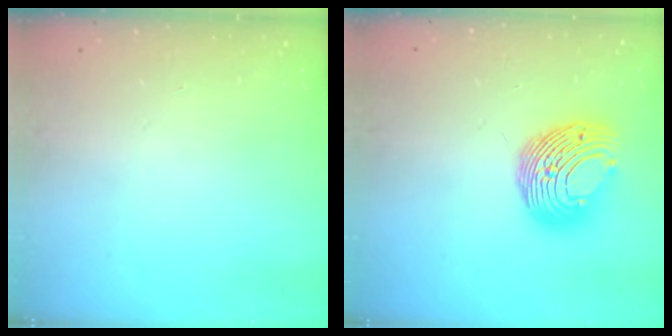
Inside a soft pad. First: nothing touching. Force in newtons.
{"total": 14.2, "press": 14.2, "slide": 0.0}